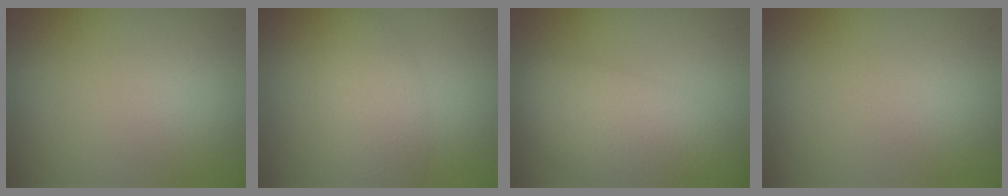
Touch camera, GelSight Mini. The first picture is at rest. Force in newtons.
{"total": 3.8, "press": 3.8, "slide": 0.1}
{"total": 9.4, "press": 9.3, "slide": 0.8}
{"total": 0.0}